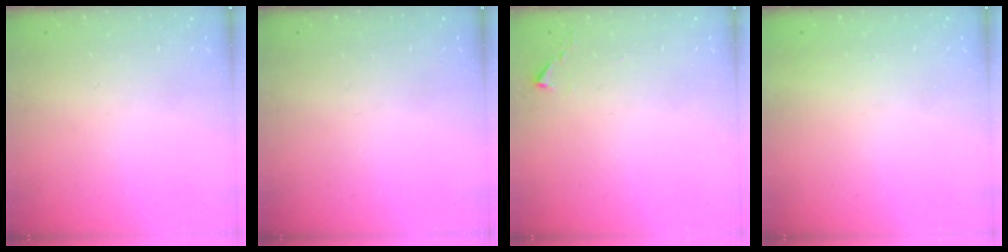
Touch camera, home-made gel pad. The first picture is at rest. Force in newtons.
{"total": 0.0}
{"total": 1.1, "press": 1.1, "slide": 0.1}
{"total": 1.7, "press": 1.7, "slide": 0.1}